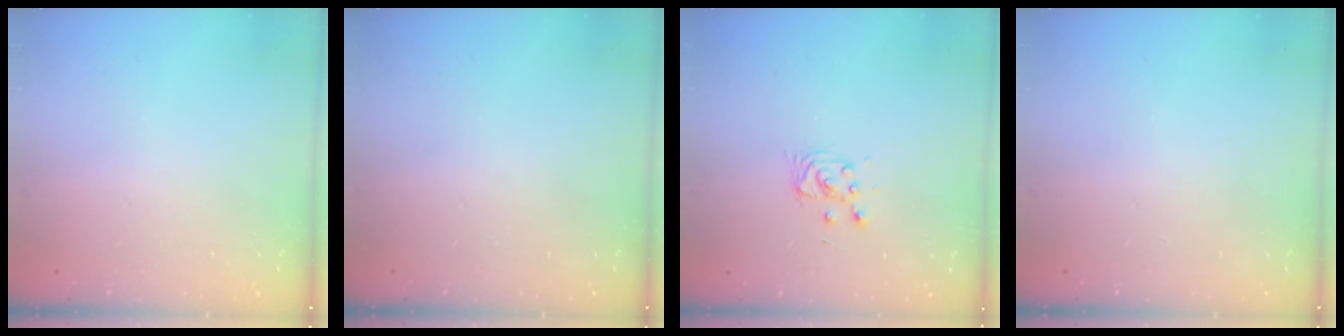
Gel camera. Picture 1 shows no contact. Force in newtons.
{"total": 0.0}
{"total": 4.0, "press": 4.0, "slide": 0.4}
{"total": 0.0}